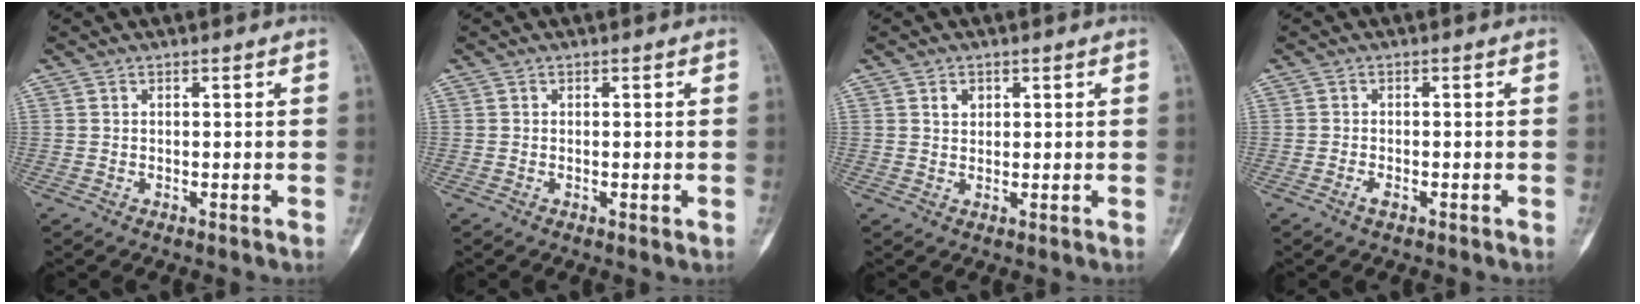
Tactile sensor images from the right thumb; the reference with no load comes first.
{"total": 0.9, "force": [-0.2, 0.3, 0.8], "torque": [-0.008, -0.002, -0.004]}
{"total": 2.0, "force": [0.9, 1.5, 0.9], "torque": [-0.004, -0.004, 0.014]}
{"total": 1.3, "force": [-0.8, 0.6, 0.9], "torque": [-0.020, 0.003, -0.018]}